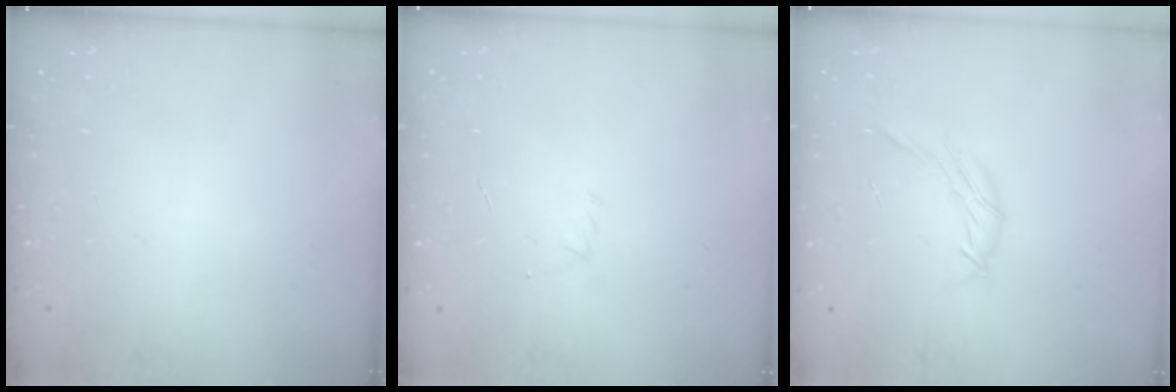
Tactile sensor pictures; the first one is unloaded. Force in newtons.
{"total": 2.9, "press": 2.8, "slide": 0.8}
{"total": 6.1, "press": 5.9, "slide": 1.4}